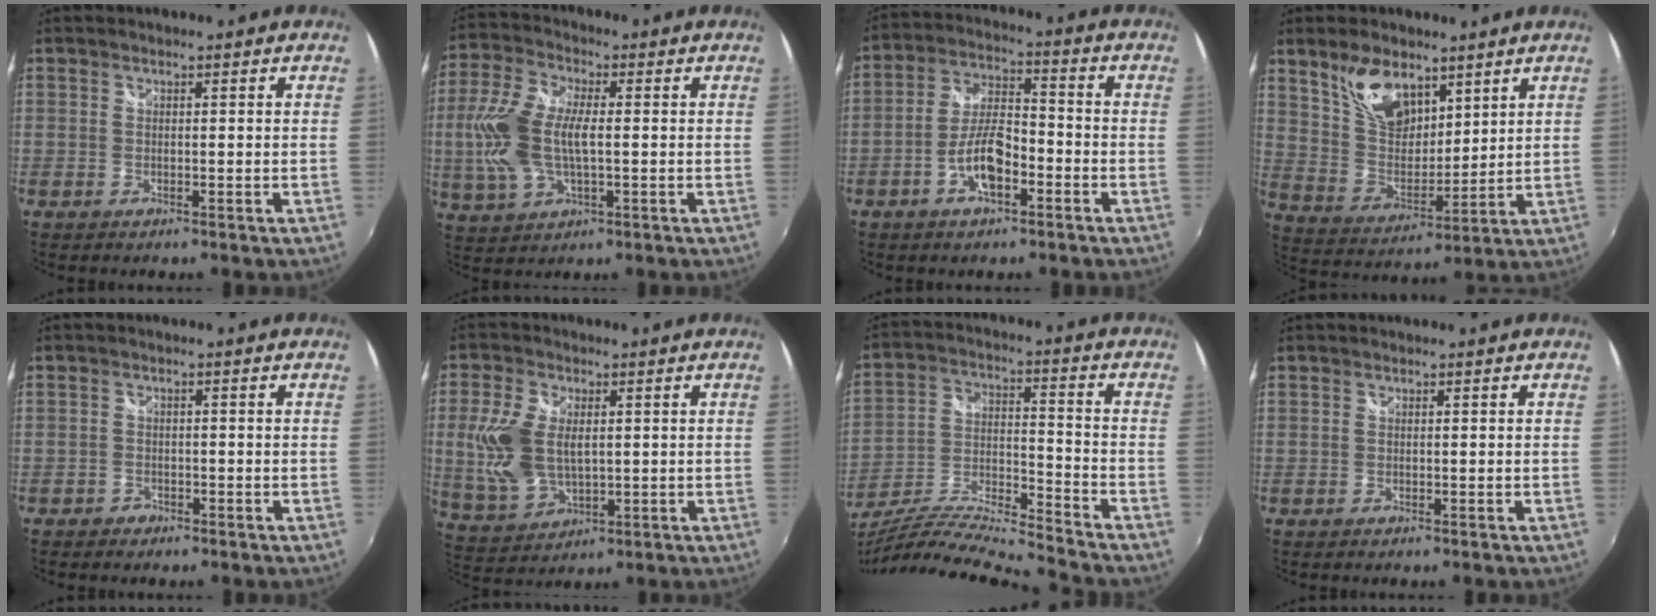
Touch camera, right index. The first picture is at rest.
{"total": 12.8, "force": [-0.4, 6.3, 11.1], "torque": [-0.249, 0.007, -0.006]}
{"total": 8.7, "force": [-4.0, 3.4, 7.0], "torque": [-0.145, 0.011, -0.069]}
{"total": 12.1, "force": [7.6, 6.5, 6.8], "torque": [-0.127, 0.011, 0.153]}
{"total": 2.1, "force": [-1.5, 1.5, 0.2], "torque": [-0.012, 0.002, -0.025]}
{"total": 12.3, "force": [1.1, 7.4, 9.7], "torque": [-0.211, -0.002, 0.033]}
{"total": 15.7, "force": [-14.4, -0.6, 6.3], "torque": [-0.121, -0.022, -0.264]}
{"total": 0.0}